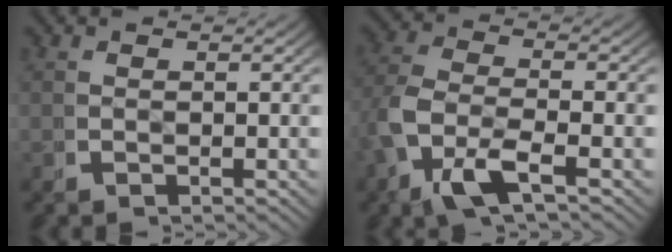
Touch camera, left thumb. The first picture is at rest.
{"total": 6.3, "force": [-1.2, 3.5, 5.1], "torque": [-0.133, -0.019, -0.015]}